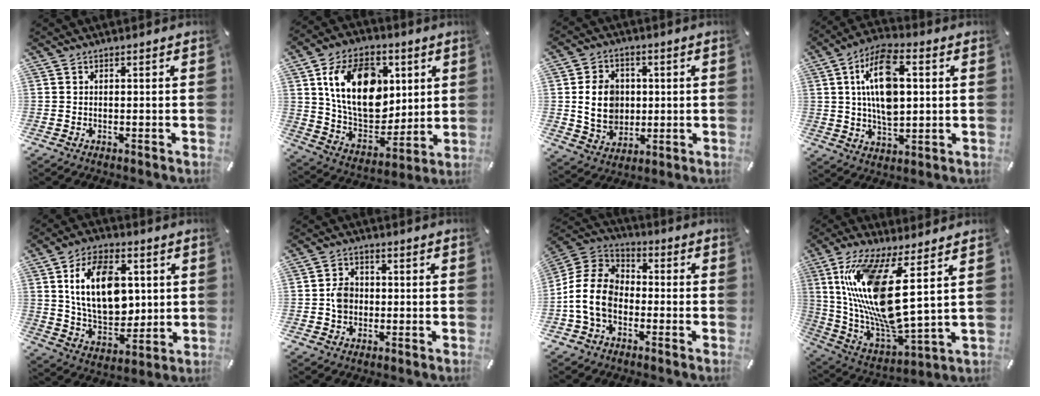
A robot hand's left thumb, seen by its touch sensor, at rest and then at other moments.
{"total": 19.9, "force": [5.6, 14.3, 12.7], "torque": [-0.227, -0.005, 0.104]}
{"total": 10.6, "force": [0.8, 9.1, 5.5], "torque": [-0.114, 0.004, 0.014]}
{"total": 14.3, "force": [2.6, 7.8, 11.6], "torque": [-0.228, 0.000, 0.041]}
{"total": 16.5, "force": [3.8, 11.0, 11.8], "torque": [-0.217, 0.002, 0.067]}
{"total": 5.0, "force": [-0.7, 4.4, 2.4], "torque": [-0.045, 0.012, -0.010]}
{"total": 11.9, "force": [-3.4, 9.0, 6.9], "torque": [-0.170, 0.021, -0.066]}
{"total": 19.6, "force": [7.6, 5.2, 17.3], "torque": [-0.386, -0.056, 0.116]}